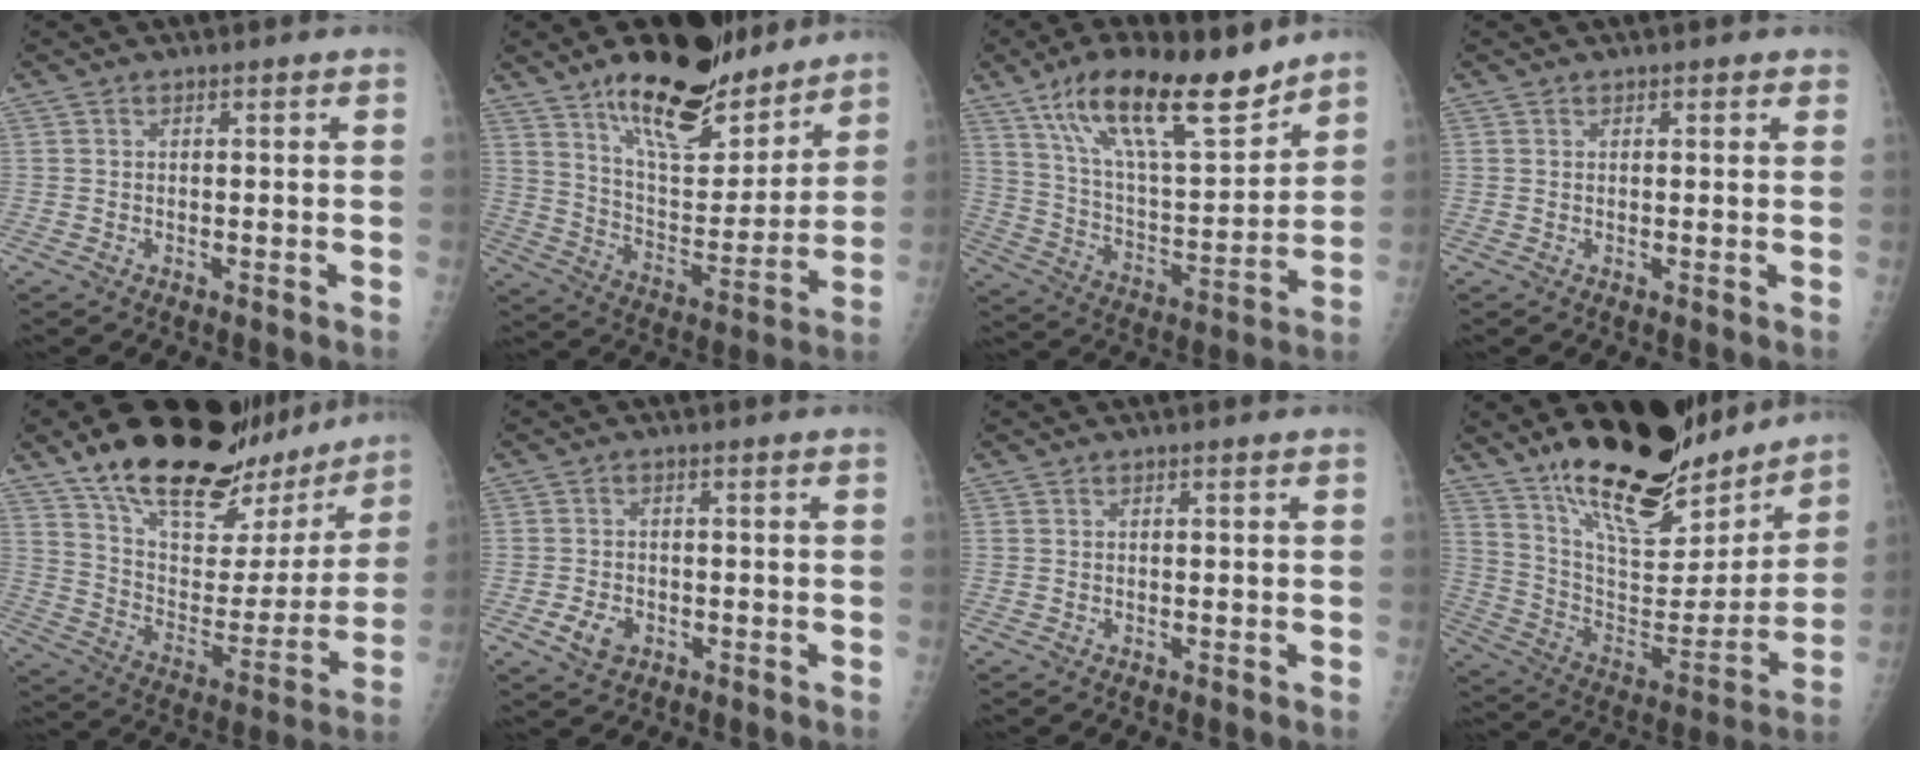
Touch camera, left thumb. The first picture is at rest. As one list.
[{"total": 20.2, "force": [14.7, 7.7, 11.5], "torque": [-0.130, -0.094, 0.245]}, {"total": 20.8, "force": [14.6, 6.4, 13.4], "torque": [-0.198, -0.070, 0.256]}, {"total": 1.1, "force": [0.9, 0.6, 0.3], "torque": [0.009, -0.005, 0.006]}, {"total": 29.8, "force": [21.9, 12.4, 16.0], "torque": [-0.214, -0.069, 0.335]}, {"total": 3.9, "force": [-1.5, 2.9, 2.1], "torque": [-0.034, 0.001, -0.021]}, {"total": 0.0}, {"total": 26.6, "force": [19.7, 9.9, 14.8], "torque": [-0.197, -0.093, 0.325]}]